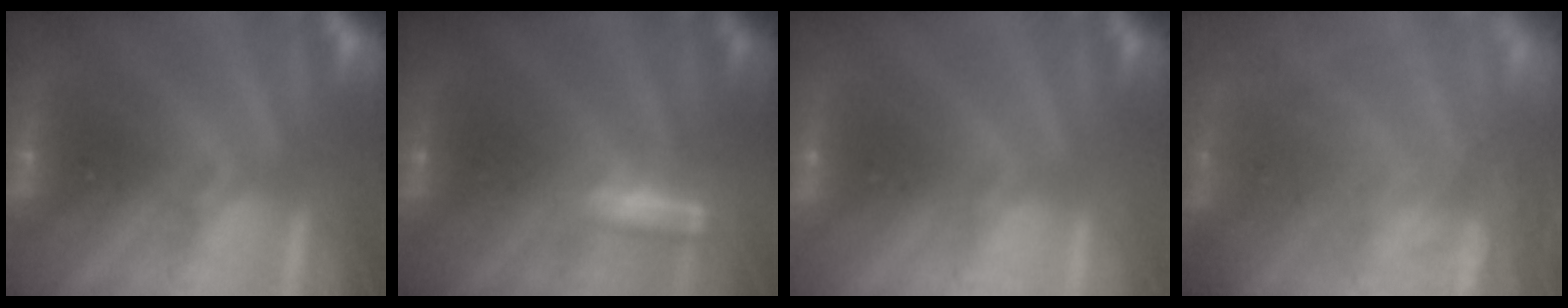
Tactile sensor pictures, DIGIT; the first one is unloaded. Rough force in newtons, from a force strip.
{"total": 1.3}
{"total": 2.6}
{"total": 7.7}